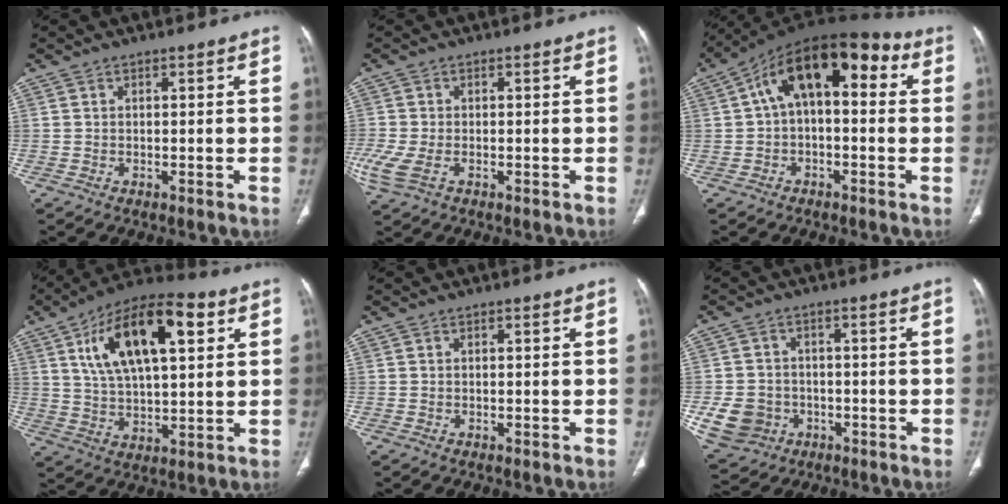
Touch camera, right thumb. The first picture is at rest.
{"total": 5.5, "force": [-1.8, 3.0, 4.2], "torque": [-0.121, -0.003, -0.032]}
{"total": 15.0, "force": [3.1, 7.7, 12.5], "torque": [-0.166, 0.047, 0.036]}
{"total": 19.6, "force": [7.2, 8.3, 16.2], "torque": [-0.260, 0.001, 0.120]}
{"total": 0.0}
{"total": 9.2, "force": [-2.6, 8.1, 3.5], "torque": [-0.065, 0.017, -0.032]}